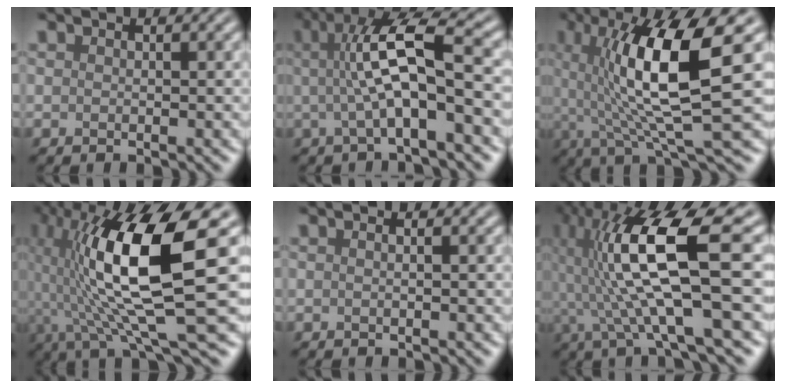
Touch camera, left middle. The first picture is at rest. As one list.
[{"total": 8.1, "force": [0.8, 2.1, 7.8], "torque": [-0.132, 0.011, 0.010]}, {"total": 11.0, "force": [1.7, 2.5, 10.5], "torque": [-0.163, 0.000, 0.033]}, {"total": 13.6, "force": [0.8, 3.4, 13.2], "torque": [-0.238, 0.007, 0.018]}, {"total": 1.1, "force": [0.2, 0.5, 1.0], "torque": [-0.007, -0.006, -0.009]}, {"total": 11.6, "force": [0.6, 2.6, 11.3], "torque": [-0.215, 0.016, 0.013]}]